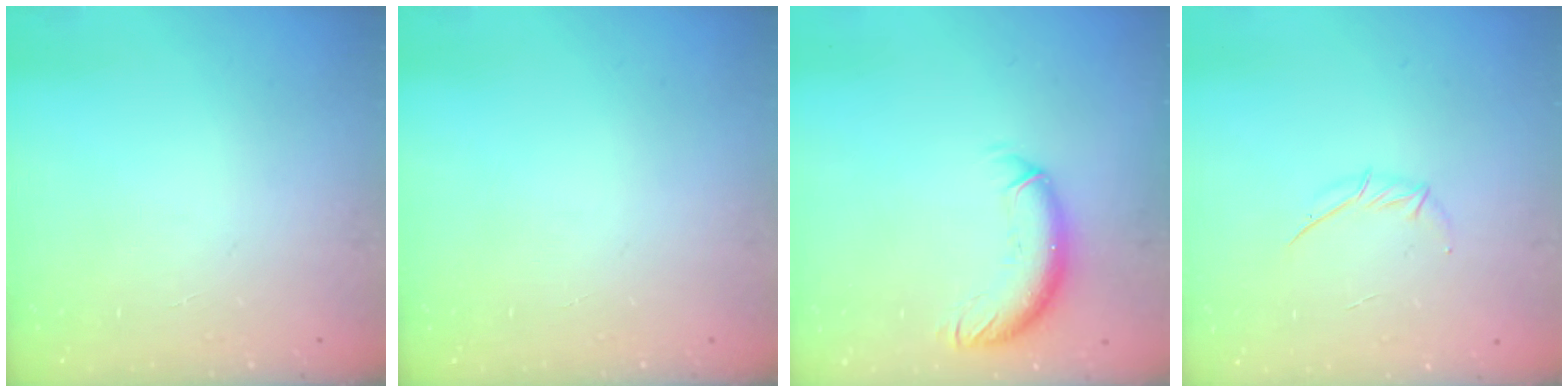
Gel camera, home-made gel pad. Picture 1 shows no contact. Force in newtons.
{"total": 0.0}
{"total": 10.0, "press": 9.9, "slide": 1.9}
{"total": 4.0, "press": 4.0, "slide": 0.7}